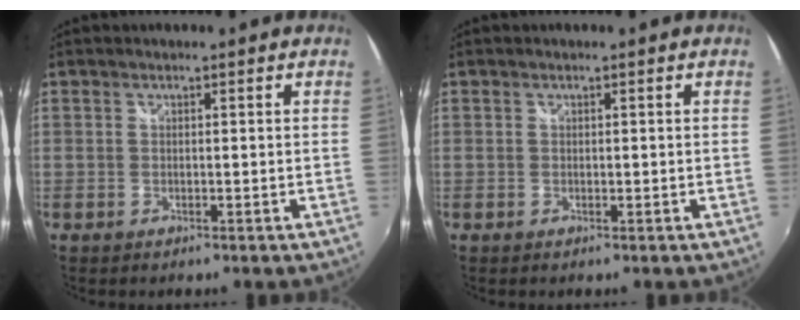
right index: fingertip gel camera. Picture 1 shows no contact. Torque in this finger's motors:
{"motor_torque": [0.99, 1.14, 0.00, 0.01]}